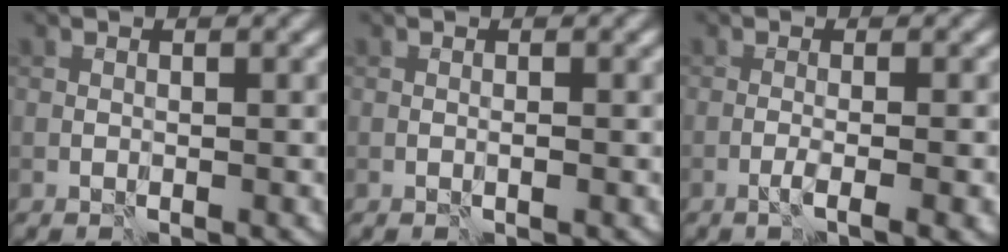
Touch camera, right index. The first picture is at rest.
{"total": 0.0}
{"total": 3.1, "force": [-1.2, 0.7, 2.8], "torque": [-0.038, 0.006, -0.027]}